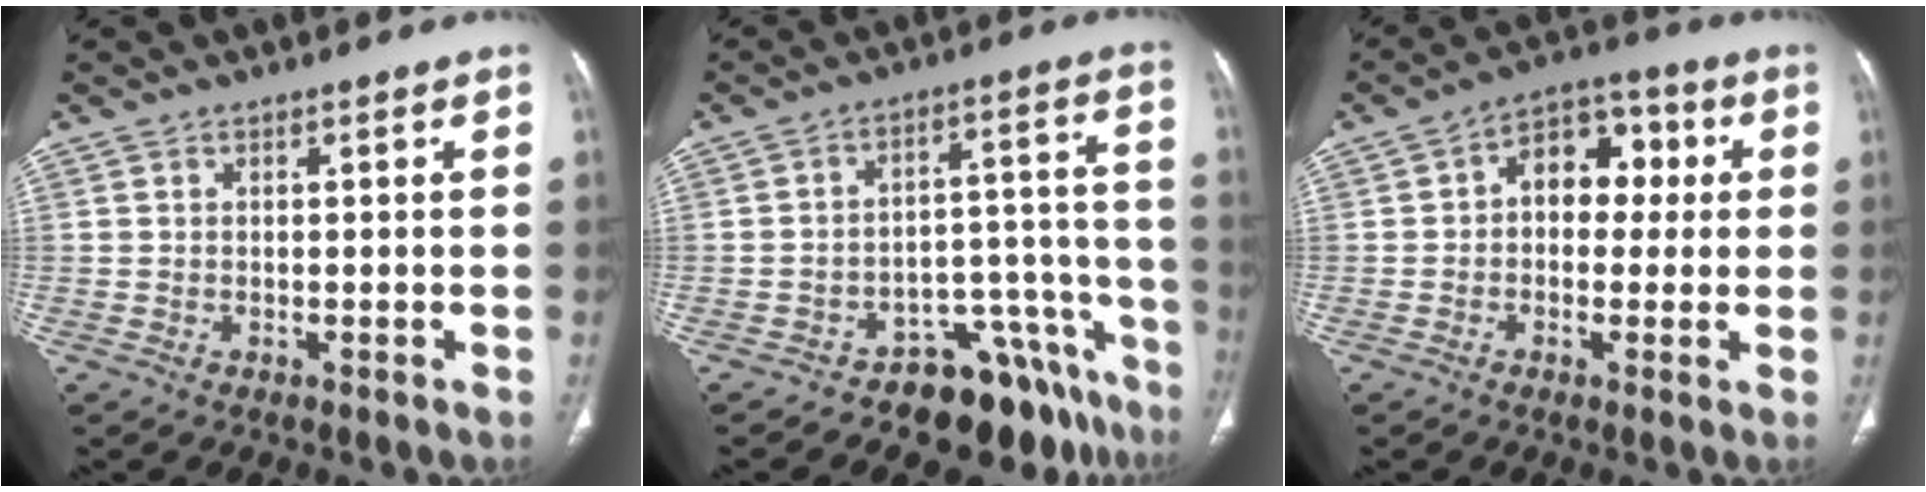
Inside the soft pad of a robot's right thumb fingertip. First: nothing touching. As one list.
[{"total": 13.0, "force": [-10.2, 6.3, 5.0], "torque": [-0.005, 0.122, -0.147]}, {"total": 10.0, "force": [1.1, 7.0, 7.1], "torque": [-0.061, 0.028, 0.007]}]